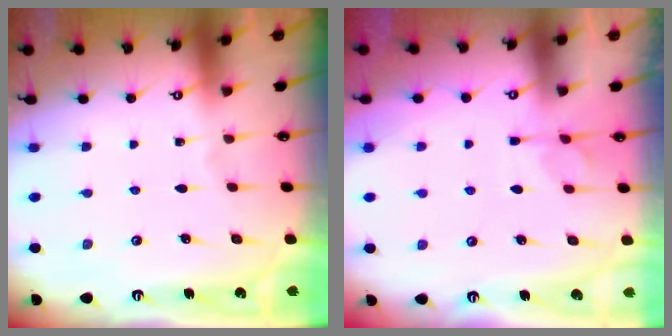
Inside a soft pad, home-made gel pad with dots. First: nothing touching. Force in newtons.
{"total": 4.3, "press": 4.0, "slide": 1.5}